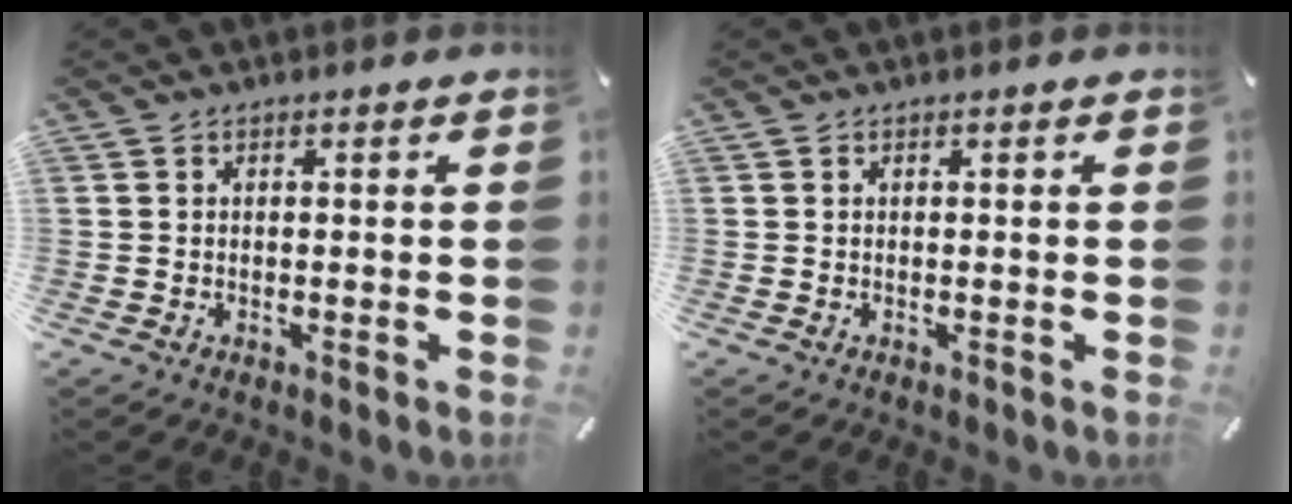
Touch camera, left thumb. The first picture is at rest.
{"total": 0.0}